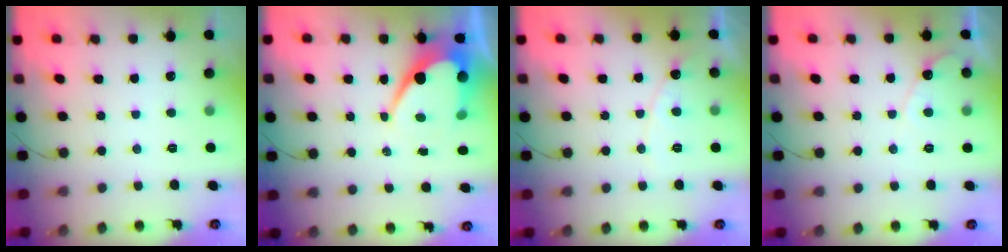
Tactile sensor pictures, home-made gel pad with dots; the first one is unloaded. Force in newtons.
{"total": 11.3, "press": 11.2, "slide": 1.2}
{"total": 7.0, "press": 7.0, "slide": 0.6}
{"total": 6.3, "press": 6.3, "slide": 0.3}